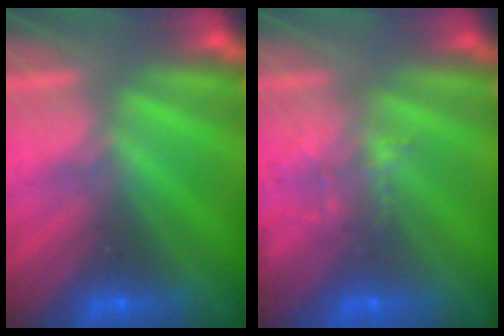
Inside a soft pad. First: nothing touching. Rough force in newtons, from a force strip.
{"total": 1.6}